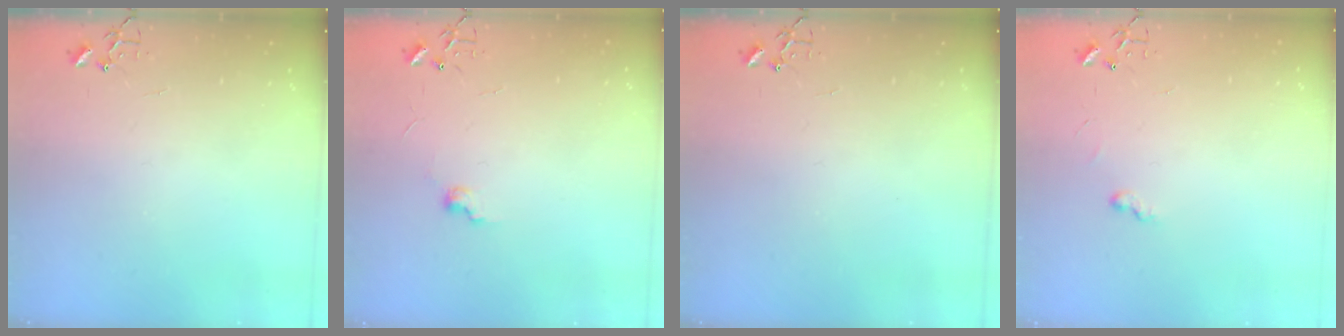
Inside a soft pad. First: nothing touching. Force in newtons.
{"total": 5.9, "press": 5.9, "slide": 0.7}
{"total": 0.0}
{"total": 5.2, "press": 5.2, "slide": 0.4}